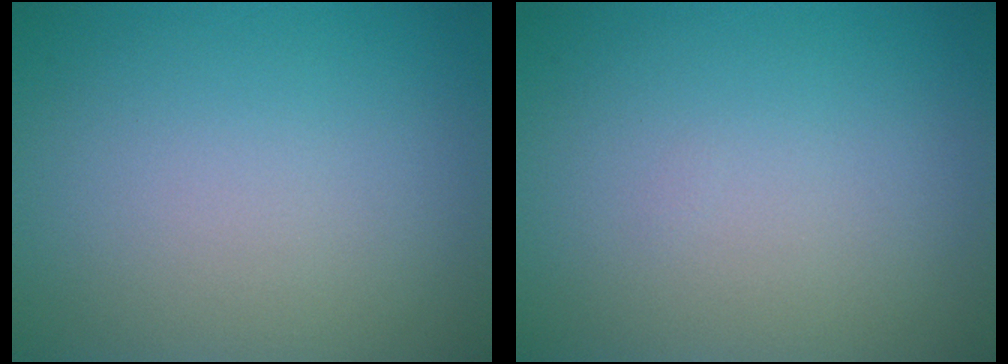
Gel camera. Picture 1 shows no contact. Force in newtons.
{"total": 0.0}